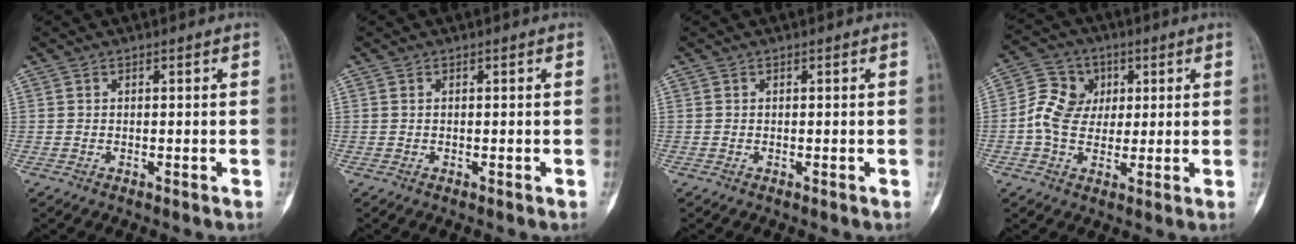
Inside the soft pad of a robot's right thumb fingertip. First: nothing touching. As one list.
[{"total": 0.0}, {"total": 0.0}, {"total": 8.9, "force": [0.7, 7.4, 4.9], "torque": [-0.068, 0.009, 0.003]}]